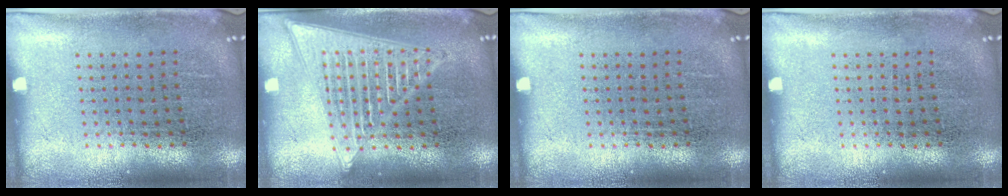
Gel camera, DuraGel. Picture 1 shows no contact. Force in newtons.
{"total": 3.1, "press": 3.1, "slide": 0.3}
{"total": 0.0}
{"total": 0.0}